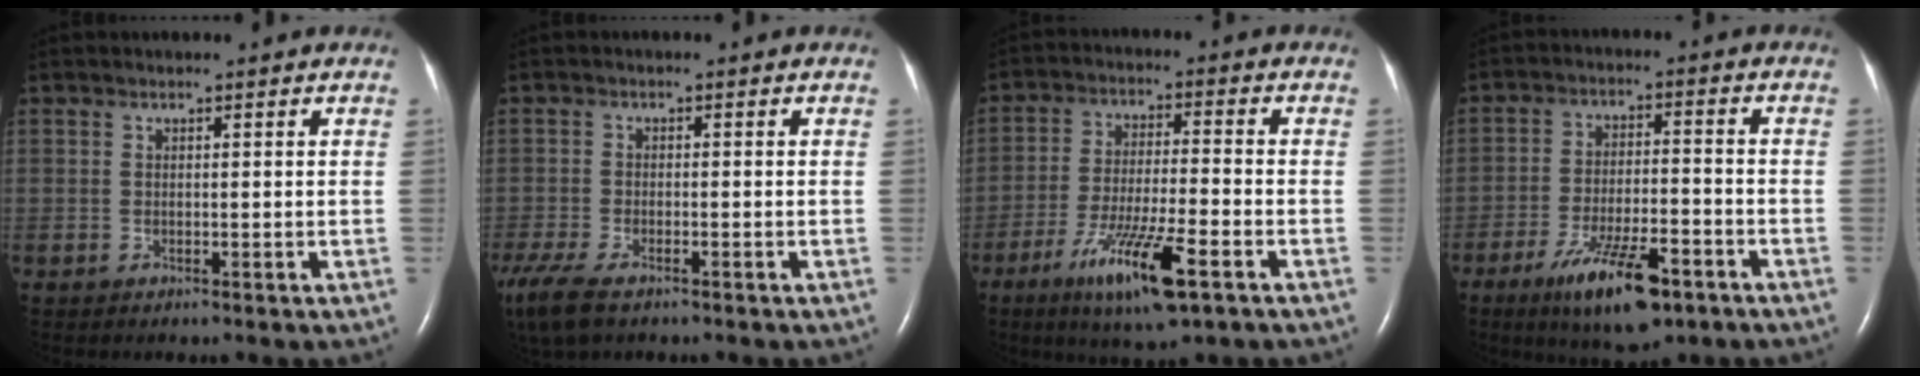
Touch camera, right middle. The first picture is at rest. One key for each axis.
{"total": 10.3, "fx": -7.0, "fy": 4.2, "fz": 6.4, "tx": -0.149, "ty": -0.024, "tz": -0.116}
{"total": 12.2, "fx": -6.5, "fy": 1.3, "fz": 10.2, "tx": -0.192, "ty": -0.026, "tz": -0.111}
{"total": 11.5, "fx": -6.9, "fy": 2.9, "fz": 8.7, "tx": -0.158, "ty": -0.015, "tz": -0.111}